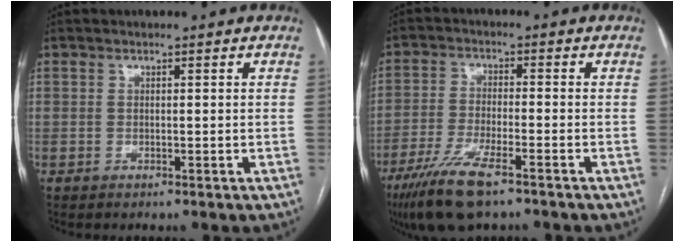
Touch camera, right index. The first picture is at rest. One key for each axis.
{"total": 10.0, "fx": -6.7, "fy": 1.6, "fz": 7.2, "tx": -0.141, "ty": -0.025, "tz": -0.118}